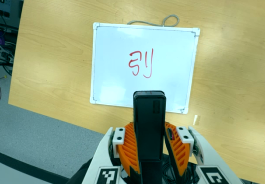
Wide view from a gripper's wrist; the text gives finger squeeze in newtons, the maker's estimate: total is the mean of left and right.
{"total": 5.0, "left": 3.6, "right": 6.3}